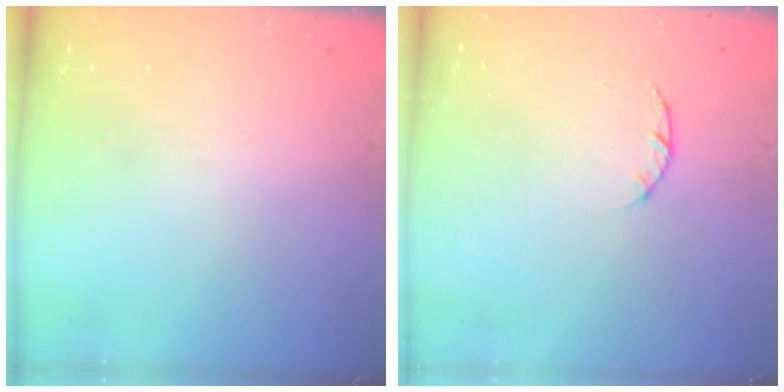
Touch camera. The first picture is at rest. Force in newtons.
{"total": 1.4, "press": 1.3, "slide": 0.3}